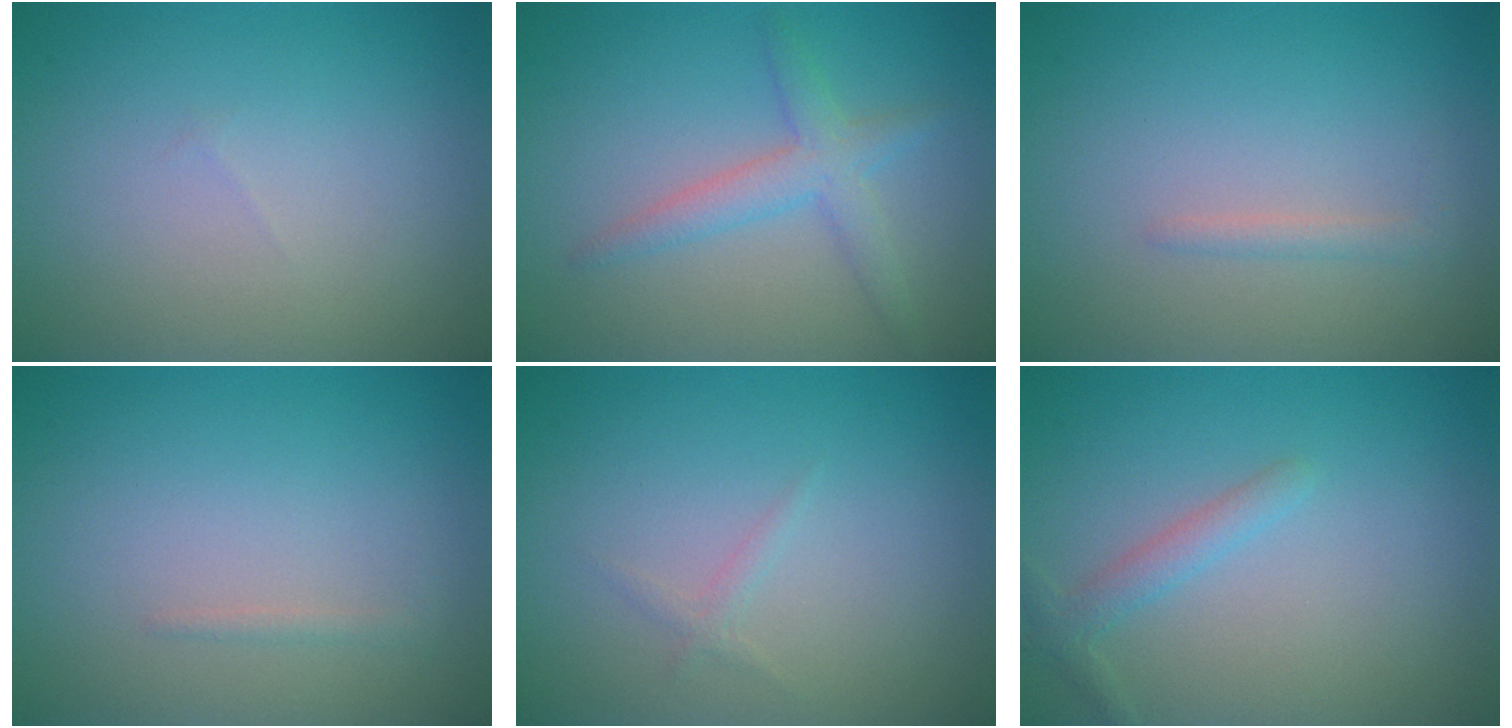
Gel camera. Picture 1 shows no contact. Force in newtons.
{"total": 2.9, "press": 2.9, "slide": 0.1}
{"total": 0.9, "press": 0.9, "slide": 0.1}
{"total": 0.6, "press": 0.6, "slide": 0.0}
{"total": 0.7, "press": 0.7, "slide": 0.0}
{"total": 1.7, "press": 1.7, "slide": 0.1}